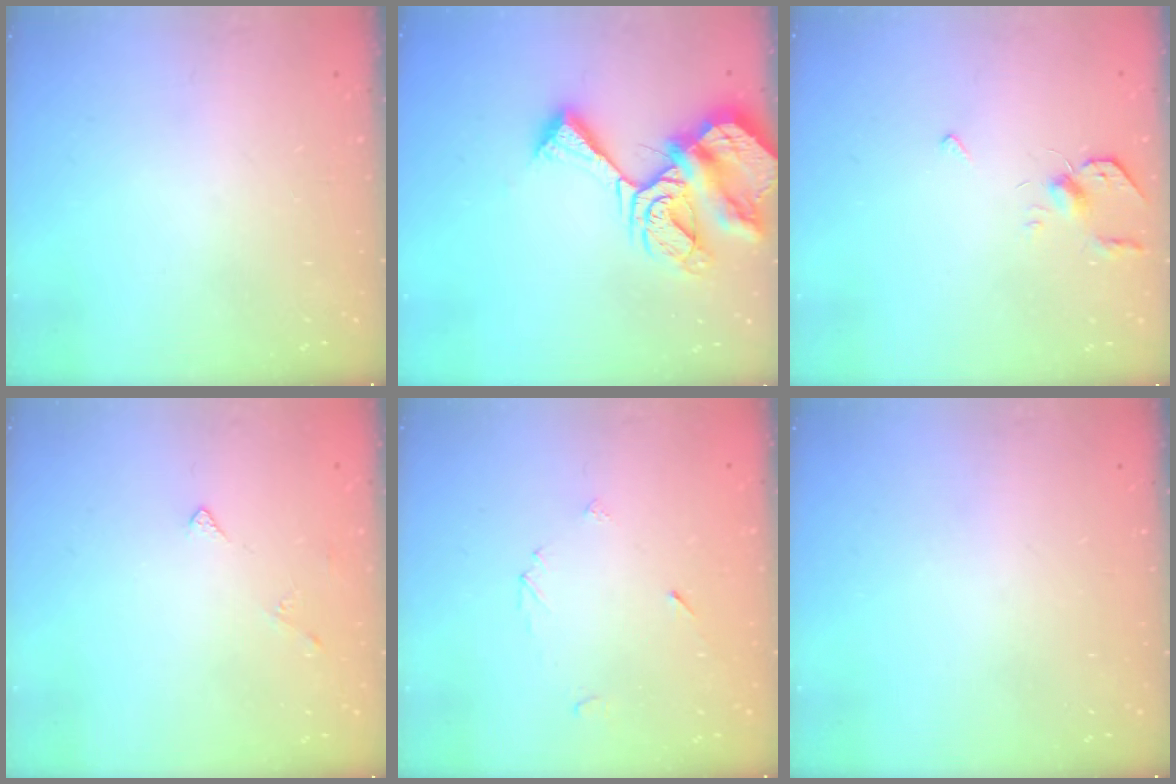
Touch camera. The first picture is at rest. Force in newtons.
{"total": 13.5, "press": 13.4, "slide": 1.5}
{"total": 4.1, "press": 4.0, "slide": 0.7}
{"total": 3.0, "press": 2.9, "slide": 0.5}
{"total": 2.6, "press": 2.6, "slide": 0.2}
{"total": 0.0}